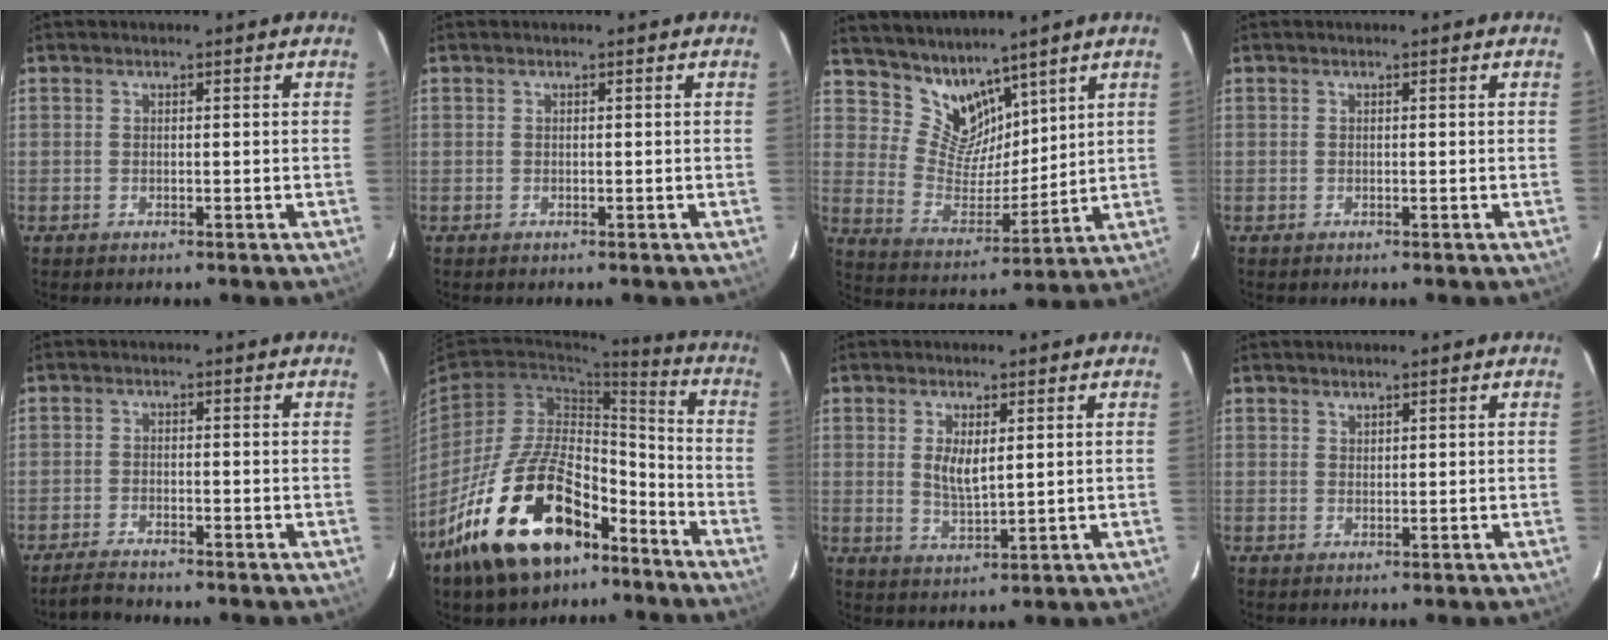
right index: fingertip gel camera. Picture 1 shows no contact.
{"total": 0.0}
{"total": 9.9, "force": [8.2, 4.9, 2.7], "torque": [-0.045, -0.005, 0.166]}
{"total": 0.0}
{"total": 3.7, "force": [-3.5, 0.3, 1.2], "torque": [-0.043, -0.008, -0.067]}
{"total": 23.1, "force": [-14.0, 11.4, 14.5], "torque": [-0.270, 0.011, -0.222]}
{"total": 5.2, "force": [1.2, 2.1, 4.6], "torque": [-0.083, -0.006, 0.027]}
{"total": 0.9, "force": [0.9, 0.3, 0.1], "torque": [-0.002, 0.002, 0.017]}